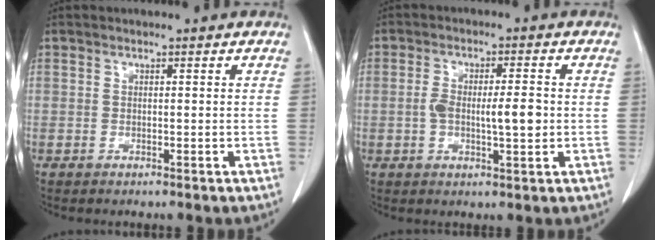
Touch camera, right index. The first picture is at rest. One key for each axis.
{"total": 6.1, "fx": -0.5, "fy": 1.5, "fz": 5.9, "tx": -0.107, "ty": 0.006, "tz": -0.006}